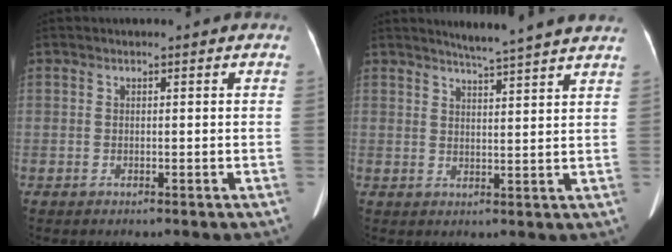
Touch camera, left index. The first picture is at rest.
{"total": 9.8, "force": [8.9, -0.9, 3.9], "torque": [-0.059, 0.003, 0.105]}